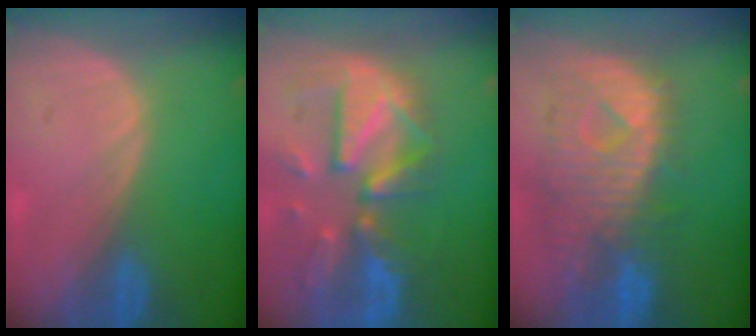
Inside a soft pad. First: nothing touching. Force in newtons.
{"total": 12.1, "press": 10.4, "slide": 6.1}
{"total": 10.9, "press": 9.7, "slide": 5.1}